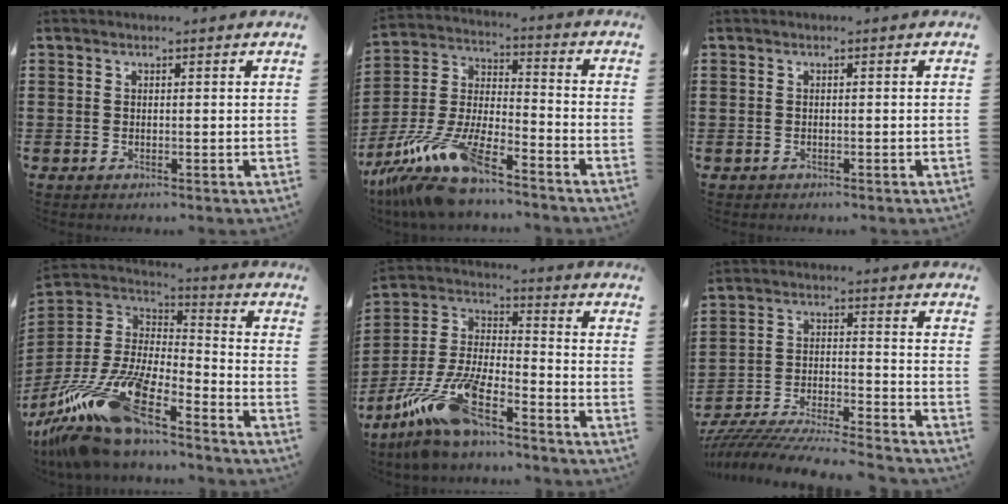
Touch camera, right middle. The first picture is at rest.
{"total": 12.5, "force": [-10.6, 1.7, 6.6], "torque": [-0.147, 0.007, -0.212]}
{"total": 0.0}
{"total": 16.6, "force": [-12.7, 3.6, 10.0], "torque": [-0.226, 0.019, -0.242]}
{"total": 13.1, "force": [-9.6, 3.0, 8.4], "torque": [-0.194, 0.006, -0.189]}
{"total": 7.8, "force": [-7.6, 0.0, 1.6], "torque": [-0.032, 0.000, -0.154]}